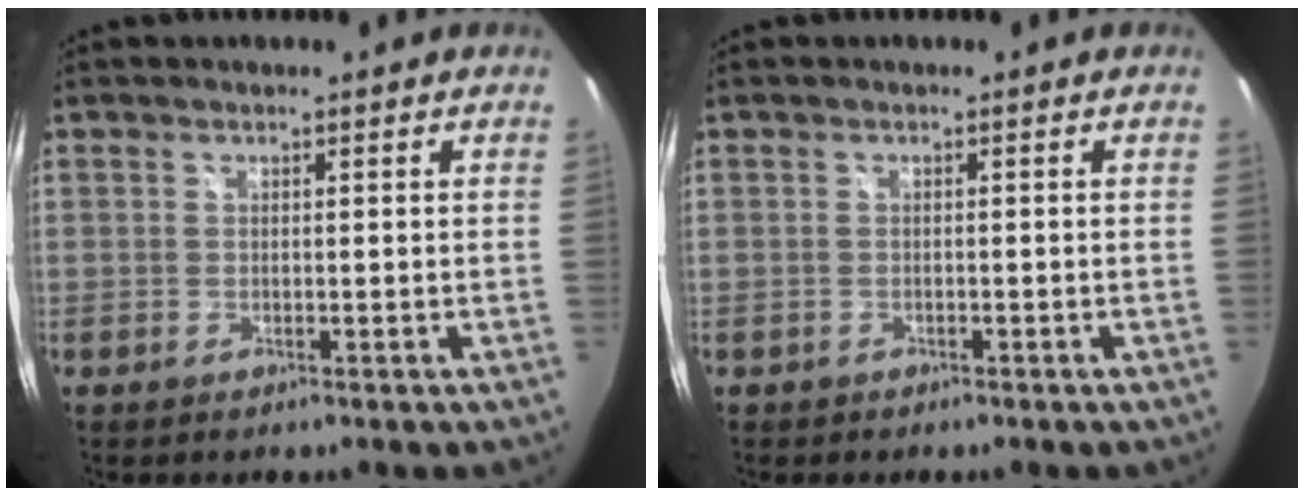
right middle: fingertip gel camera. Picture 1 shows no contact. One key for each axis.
{"total": 1.0, "fx": -0.6, "fy": 0.8, "fz": 0.2, "tx": -0.010, "ty": -0.002, "tz": -0.007}